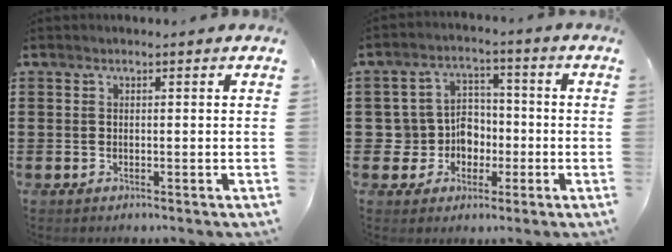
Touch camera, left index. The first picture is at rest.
{"total": 6.2, "force": [-0.9, 5.9, 1.6], "torque": [-0.068, 0.005, -0.018]}